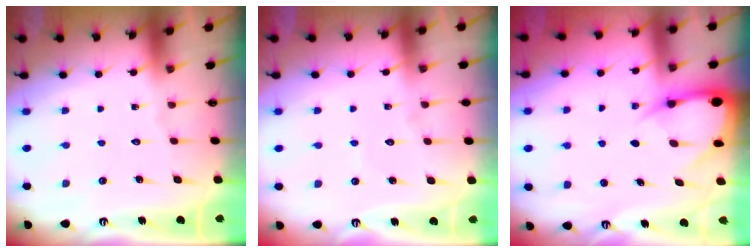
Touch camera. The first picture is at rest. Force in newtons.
{"total": 2.7, "press": 2.7, "slide": 0.2}
{"total": 5.2, "press": 5.1, "slide": 0.6}